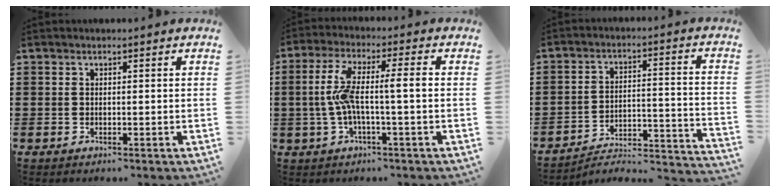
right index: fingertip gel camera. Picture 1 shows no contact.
{"total": 7.3, "force": [-0.8, 0.9, 7.2], "torque": [-0.142, -0.002, -0.023]}
{"total": 2.7, "force": [-2.4, 0.5, 1.1], "torque": [-0.033, -0.017, -0.060]}